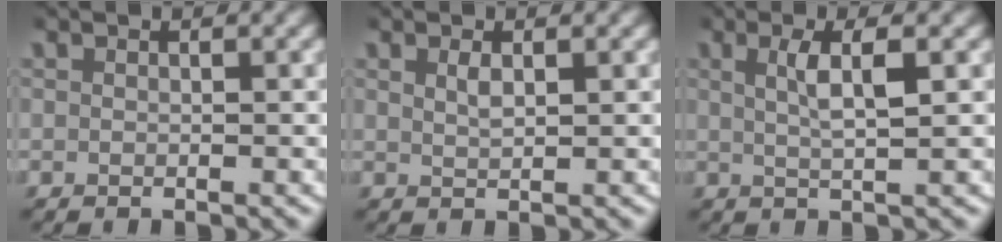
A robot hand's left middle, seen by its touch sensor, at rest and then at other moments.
{"total": 1.1, "force": [0.6, 0.2, 0.8], "torque": [-0.018, -0.005, 0.016]}
{"total": 2.7, "force": [0.8, 0.2, 2.6], "torque": [-0.047, -0.001, 0.016]}